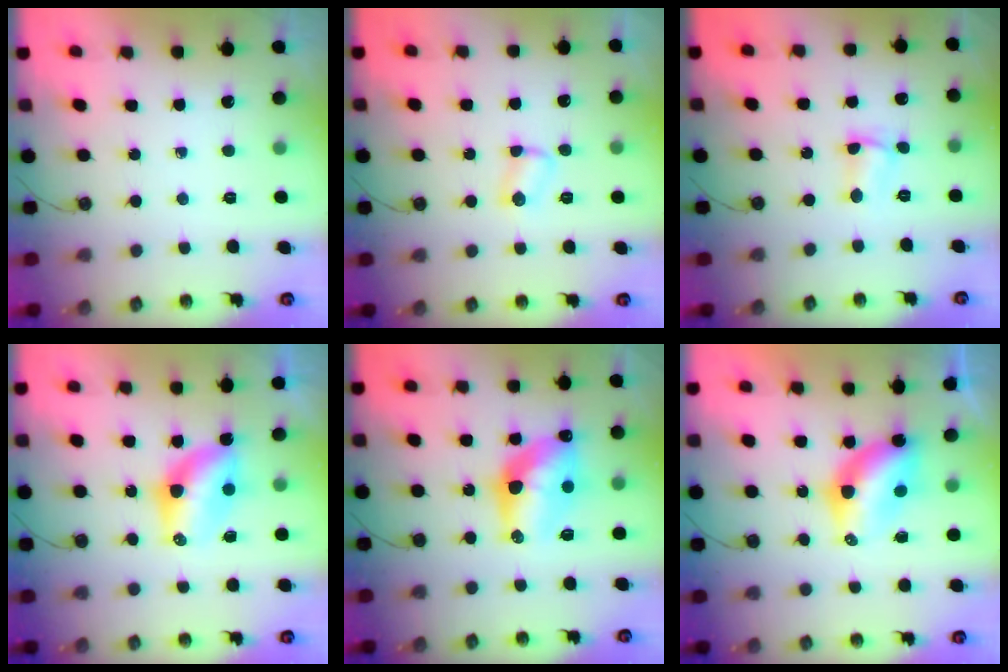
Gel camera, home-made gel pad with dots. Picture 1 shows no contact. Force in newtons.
{"total": 2.9, "press": 2.9, "slide": 0.5}
{"total": 2.6, "press": 2.3, "slide": 1.1}
{"total": 6.9, "press": 6.9, "slide": 0.4}
{"total": 13.3, "press": 13.3, "slide": 0.8}
{"total": 7.3, "press": 7.3, "slide": 0.3}